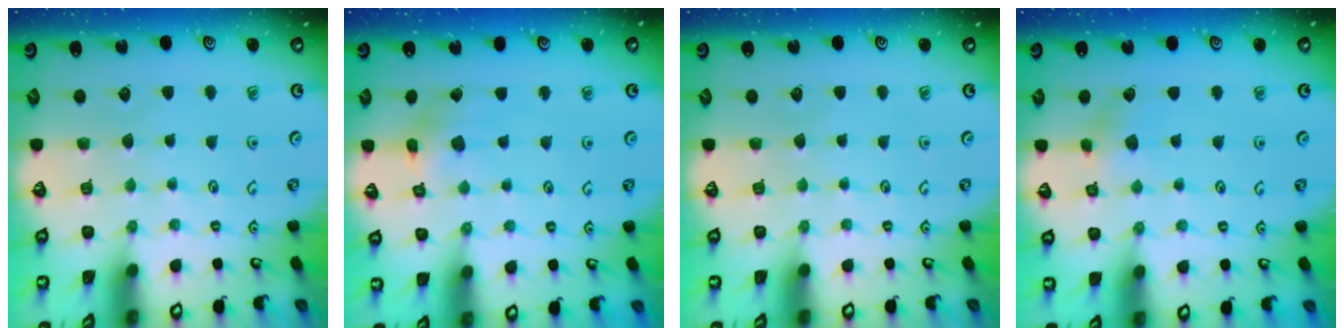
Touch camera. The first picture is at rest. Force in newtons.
{"total": 6.4, "press": 6.4, "slide": 0.5}
{"total": 0.0}
{"total": 4.0, "press": 4.0, "slide": 0.2}